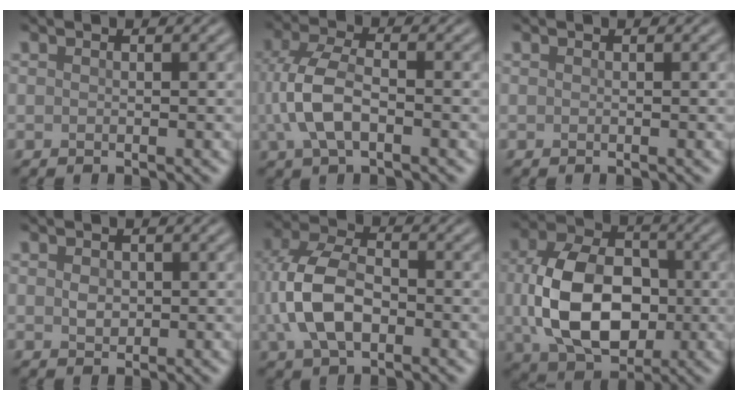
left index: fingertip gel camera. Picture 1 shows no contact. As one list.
[{"total": 5.3, "force": [-0.9, 2.7, 4.4], "torque": [-0.105, 0.002, -0.021]}, {"total": 0.0}, {"total": 1.3, "force": [0.1, 1.0, 0.8], "torque": [-0.017, -0.002, 0.003]}, {"total": 7.1, "force": [-0.9, 4.4, 5.5], "torque": [-0.126, 0.004, -0.025]}, {"total": 10.9, "force": [-0.5, 7.5, 7.9], "torque": [-0.164, -0.009, -0.005]}]